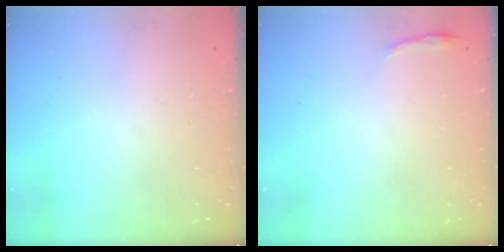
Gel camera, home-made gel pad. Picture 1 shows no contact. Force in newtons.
{"total": 3.3, "press": 3.2, "slide": 0.7}